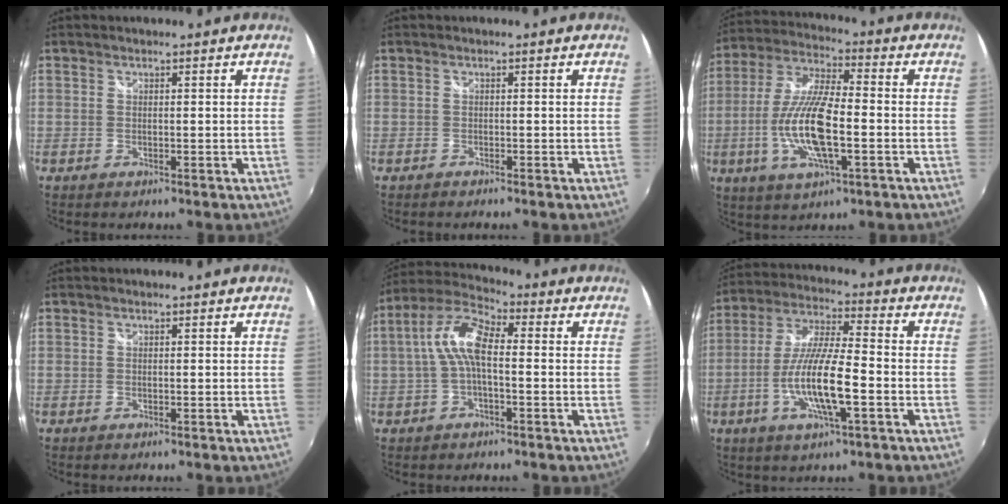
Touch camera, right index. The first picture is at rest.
{"total": 0.6, "force": [-0.5, 0.2, 0.1], "torque": [-0.005, -0.003, -0.012]}
{"total": 15.2, "force": [-3.4, 4.4, 14.1], "torque": [-0.287, -0.006, -0.065]}
{"total": 0.0}
{"total": 8.6, "force": [-0.3, 3.3, 8.0], "torque": [-0.175, 0.024, -0.010]}
{"total": 13.2, "force": [-4.1, 2.3, 12.4], "torque": [-0.249, -0.008, -0.077]}